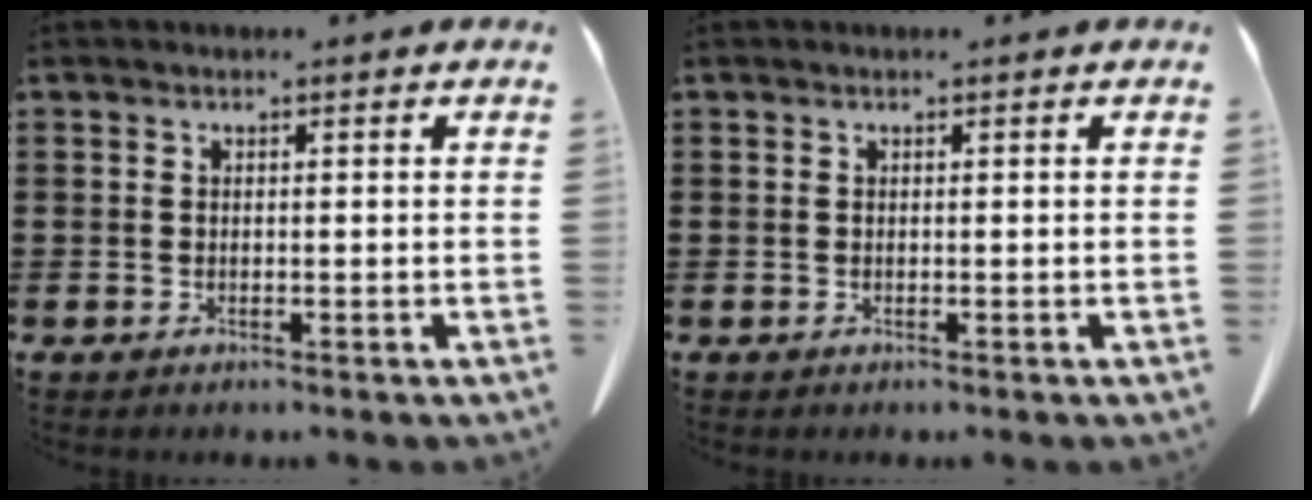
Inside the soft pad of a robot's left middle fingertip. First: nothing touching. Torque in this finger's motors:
{"motor_torque": [-0.05, 0.05, 0.00, 0.00]}